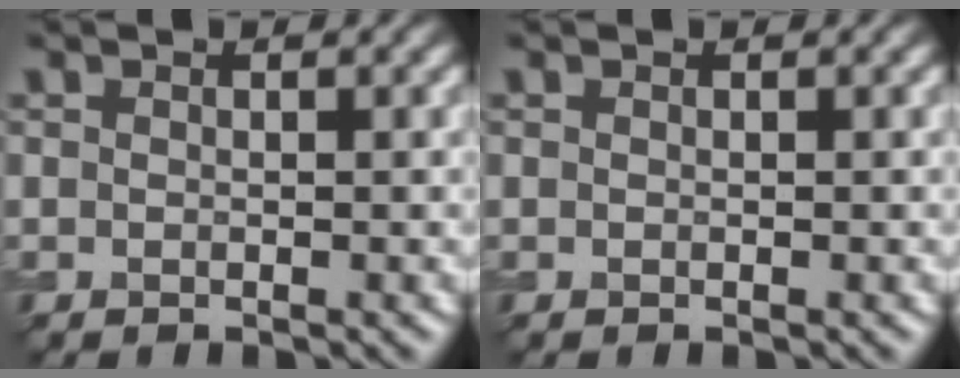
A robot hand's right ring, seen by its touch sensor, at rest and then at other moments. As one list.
[{"total": 0.0}]